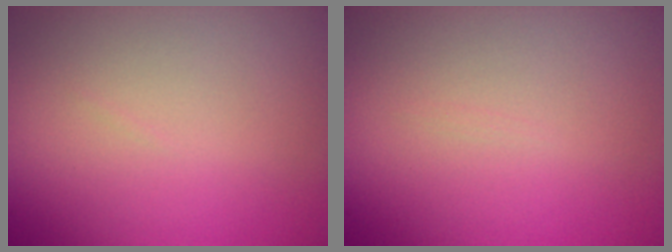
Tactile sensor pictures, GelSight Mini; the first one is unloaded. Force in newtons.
{"total": 0.0}